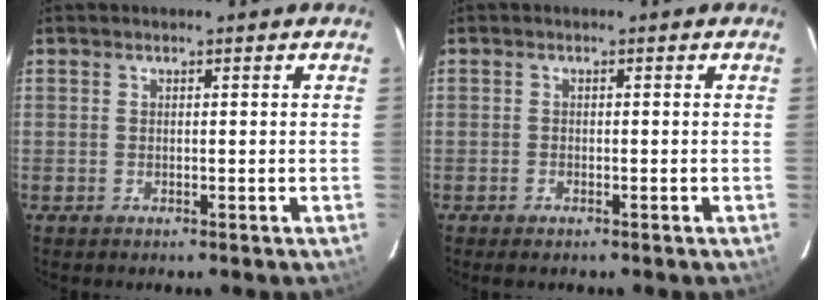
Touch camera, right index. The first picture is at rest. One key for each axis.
{"total": 1.1, "fx": -0.9, "fy": 0.5, "fz": 0.5, "tx": -0.011, "ty": -0.002, "tz": -0.018}